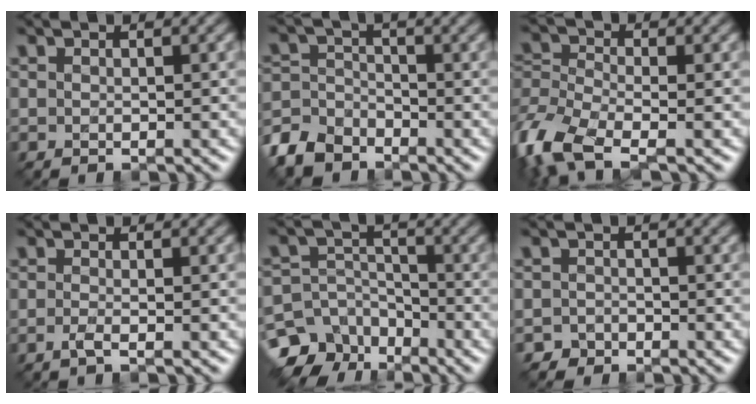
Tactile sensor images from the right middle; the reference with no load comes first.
{"total": 4.6, "force": [-3.7, 2.3, 1.6], "torque": [-0.036, -0.009, -0.083]}
{"total": 8.2, "force": [-4.7, 3.8, 5.6], "torque": [-0.140, -0.017, -0.105]}
{"total": 1.3, "force": [-0.5, 0.3, 1.1], "torque": [-0.021, -0.006, -0.015]}
{"total": 9.1, "force": [-6.1, 6.3, 2.4], "torque": [-0.038, -0.017, -0.112]}
{"total": 1.2, "force": [-0.9, 0.8, -0.2], "torque": [0.011, 0.004, -0.017]}